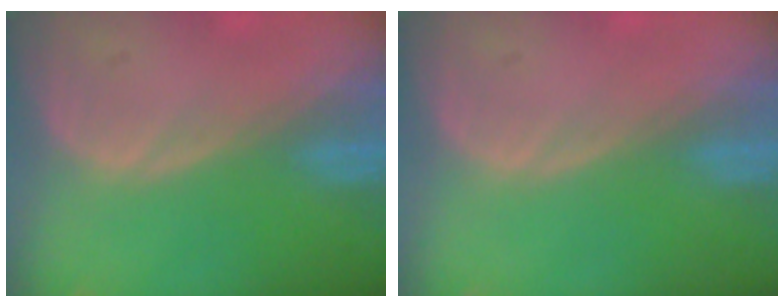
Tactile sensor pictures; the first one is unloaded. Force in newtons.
{"total": 0.0}